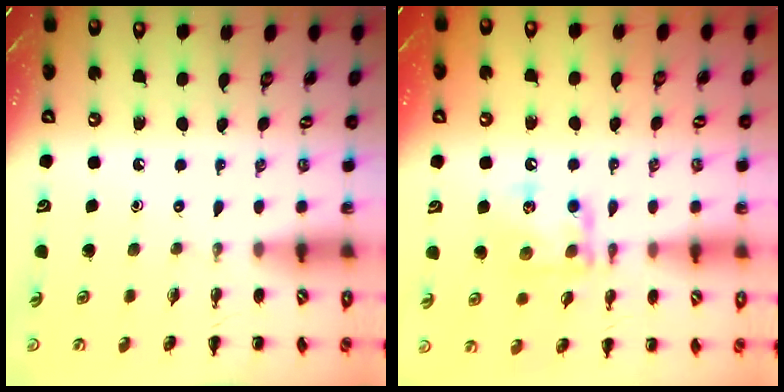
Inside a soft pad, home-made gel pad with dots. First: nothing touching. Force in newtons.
{"total": 13.4, "press": 13.3, "slide": 1.3}